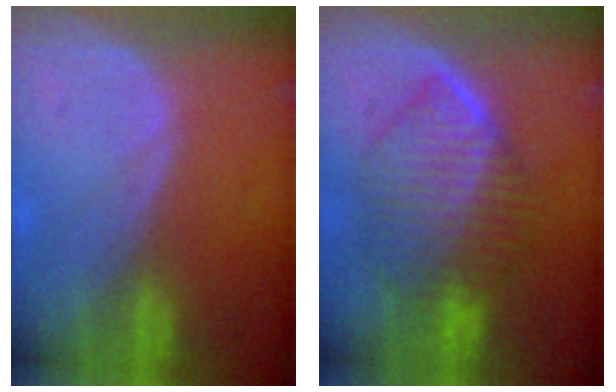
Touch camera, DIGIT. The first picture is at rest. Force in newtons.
{"total": 9.1, "press": 9.1, "slide": 0.5}